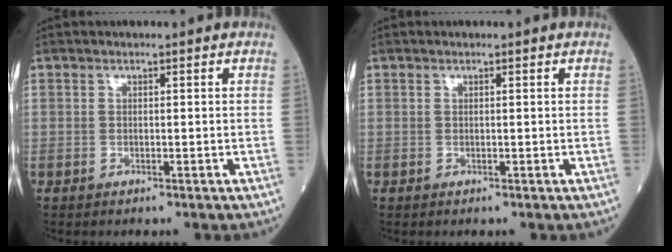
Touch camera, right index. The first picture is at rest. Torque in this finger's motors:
{"motor_torque": [-0.02, 0.00, -0.04, -0.01]}